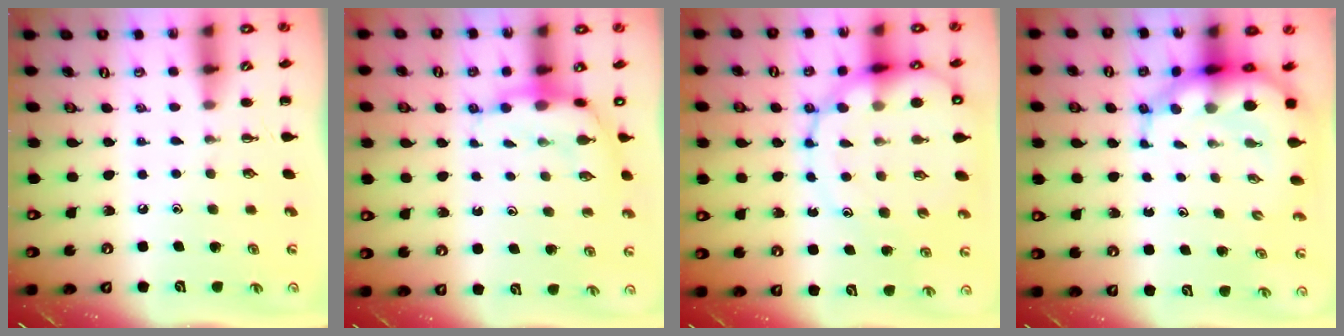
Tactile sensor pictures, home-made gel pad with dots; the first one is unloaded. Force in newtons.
{"total": 7.9, "press": 7.8, "slide": 1.3}
{"total": 15.9, "press": 15.6, "slide": 3.3}
{"total": 9.5, "press": 9.2, "slide": 2.4}